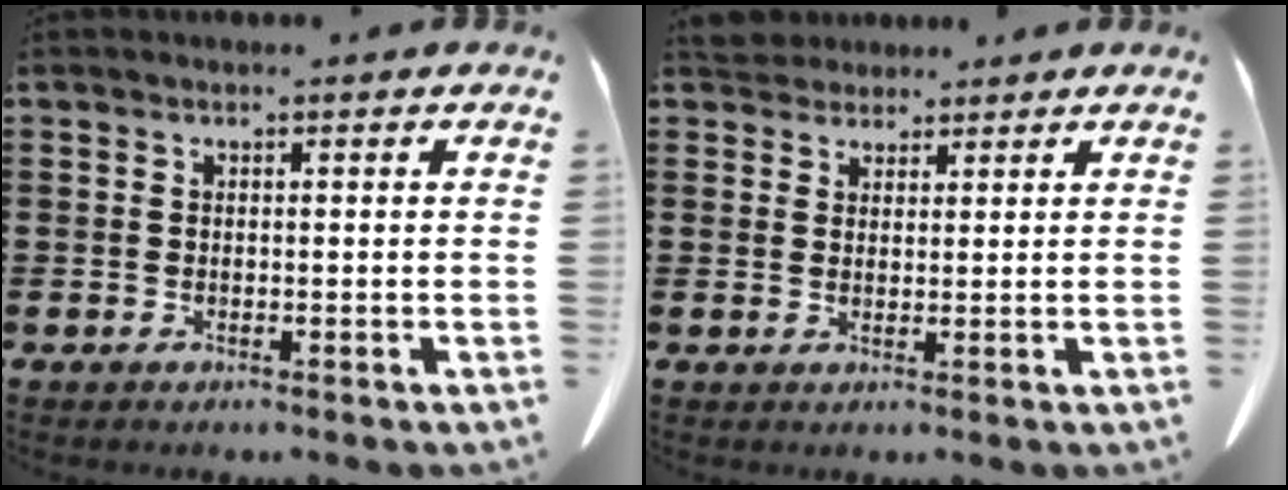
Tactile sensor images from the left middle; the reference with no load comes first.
{"total": 3.4, "force": [3.2, 1.0, 0.3], "torque": [-0.016, -0.004, 0.065]}